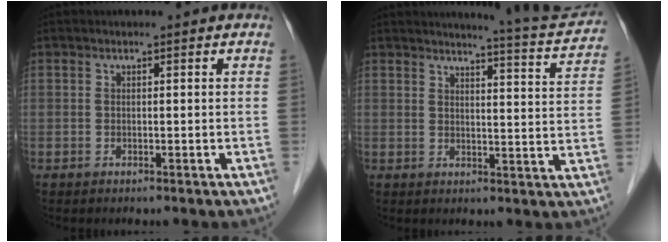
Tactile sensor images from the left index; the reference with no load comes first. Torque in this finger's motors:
{"motor_torque": [0.05, -0.07, 0.24, 0.05]}